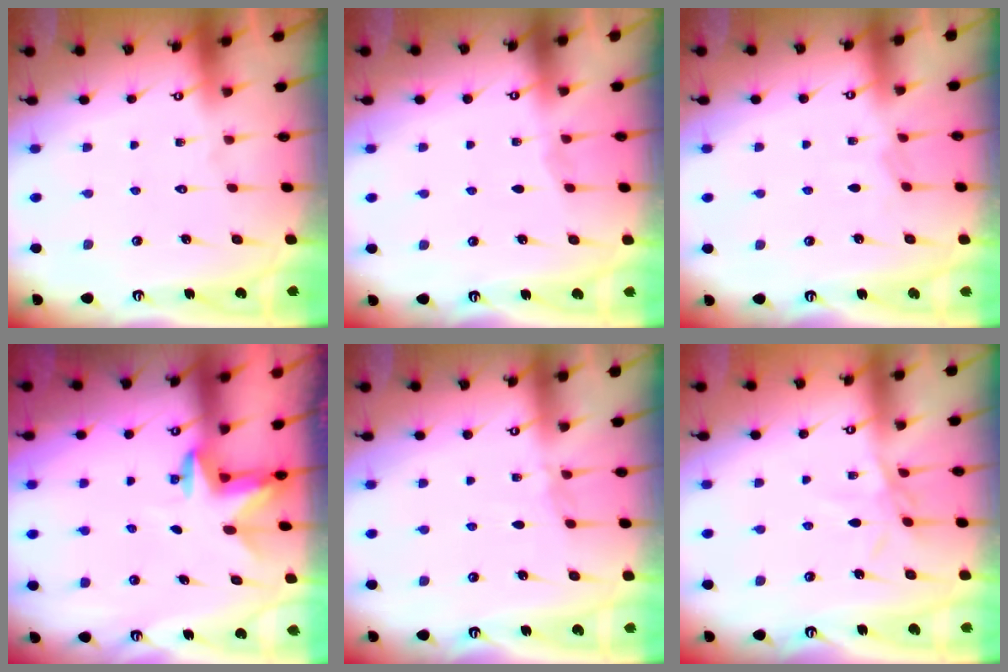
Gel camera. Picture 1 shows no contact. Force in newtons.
{"total": 2.3, "press": 2.3, "slide": 0.4}
{"total": 2.6, "press": 2.5, "slide": 0.5}
{"total": 2.9, "press": 2.9, "slide": 0.5}
{"total": 3.0, "press": 2.9, "slide": 0.5}
{"total": 5.2, "press": 5.2, "slide": 0.6}